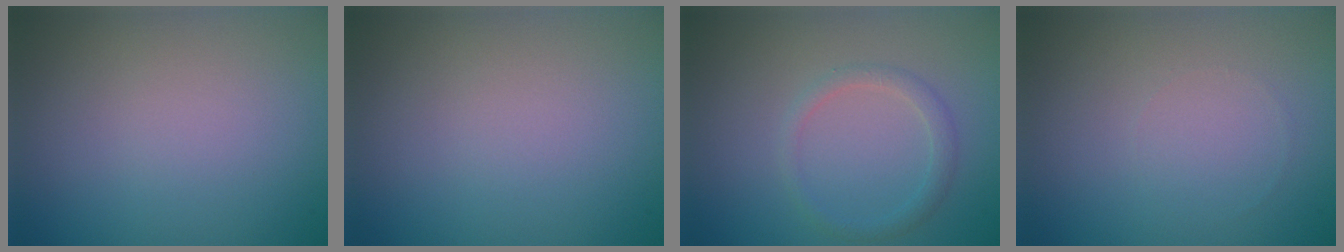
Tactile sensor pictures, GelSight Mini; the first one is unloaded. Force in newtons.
{"total": 0.0}
{"total": 1.5, "press": 1.5, "slide": 0.1}
{"total": 0.0}